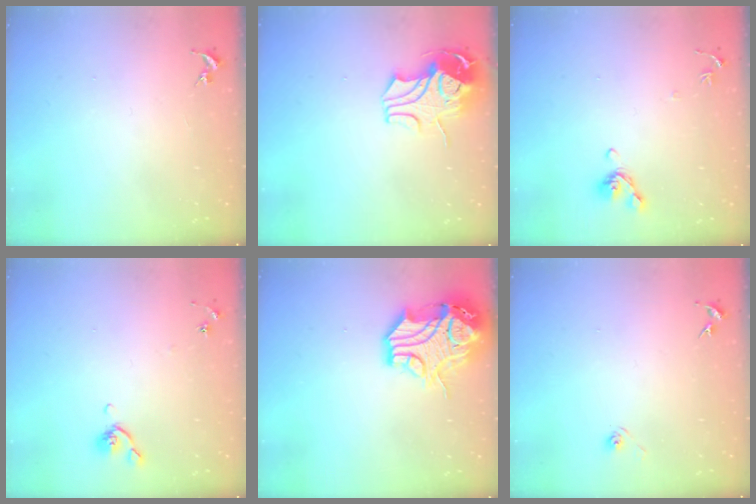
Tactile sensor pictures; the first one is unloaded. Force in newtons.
{"total": 13.3, "press": 13.2, "slide": 1.7}
{"total": 7.3, "press": 7.1, "slide": 1.6}
{"total": 5.3, "press": 5.1, "slide": 1.1}
{"total": 17.5, "press": 17.4, "slide": 1.9}
{"total": 3.0, "press": 2.6, "slide": 1.5}